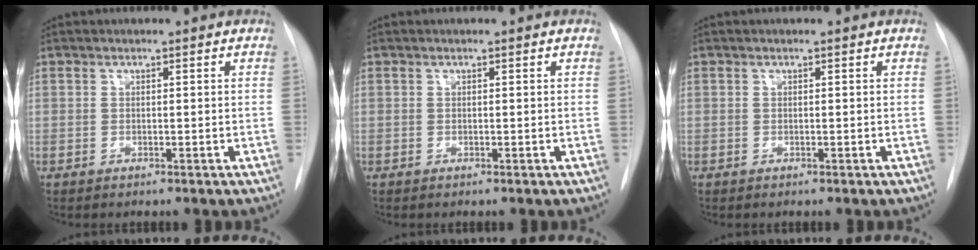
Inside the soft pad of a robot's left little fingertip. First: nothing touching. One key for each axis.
{"total": 0.0}
{"total": 0.0}